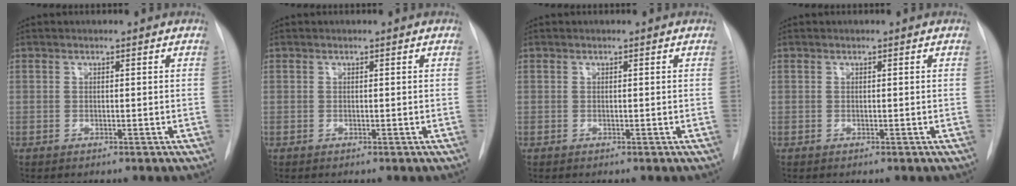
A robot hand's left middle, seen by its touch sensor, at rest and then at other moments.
{"total": 0.0}
{"total": 0.0}
{"total": 0.0}